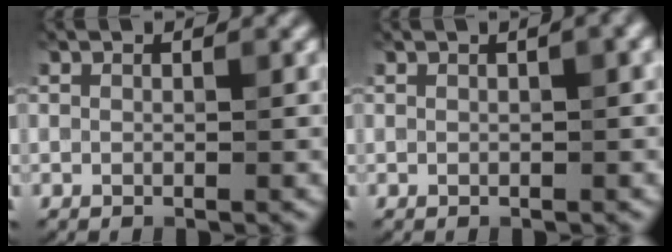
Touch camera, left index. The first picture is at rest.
{"total": 2.2, "force": [0.7, 0.7, 1.9], "torque": [-0.018, 0.010, 0.006]}